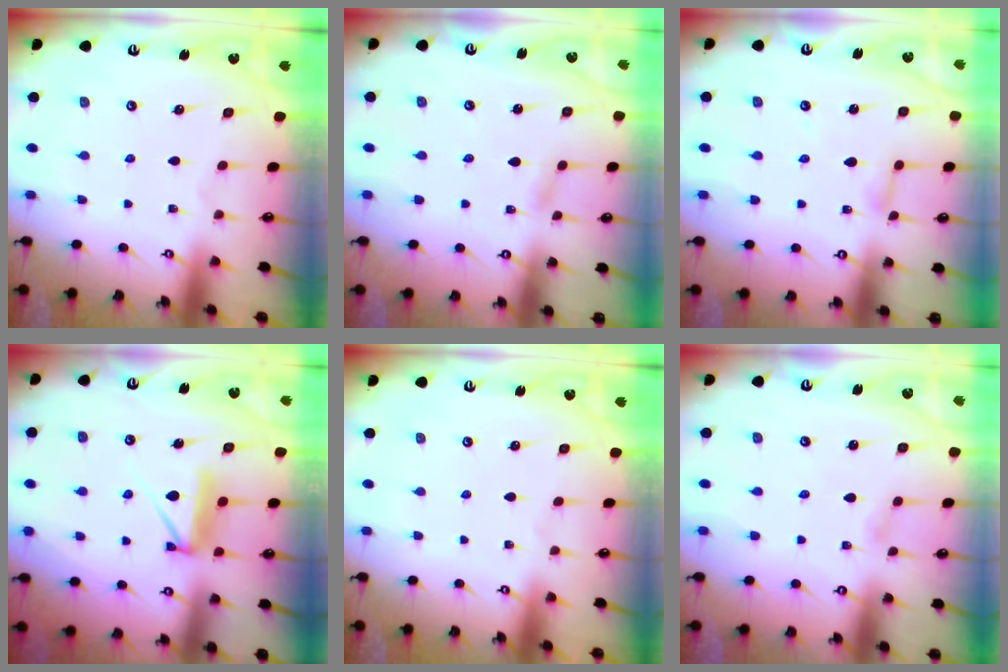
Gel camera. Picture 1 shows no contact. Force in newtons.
{"total": 2.2, "press": 2.2, "slide": 0.3}
{"total": 2.8, "press": 2.8, "slide": 0.2}
{"total": 9.2, "press": 9.2, "slide": 0.7}
{"total": 0.0}
{"total": 2.6, "press": 2.6, "slide": 0.4}